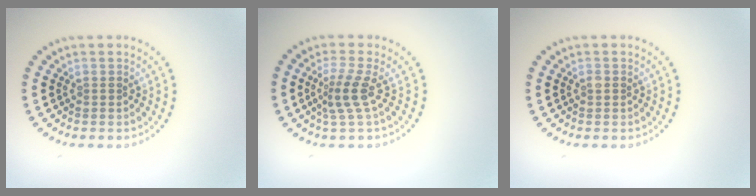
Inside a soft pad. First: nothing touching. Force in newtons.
{"total": 2.6, "press": 1.9, "slide": 1.9}
{"total": 0.6, "press": 0.6, "slide": 0.1}